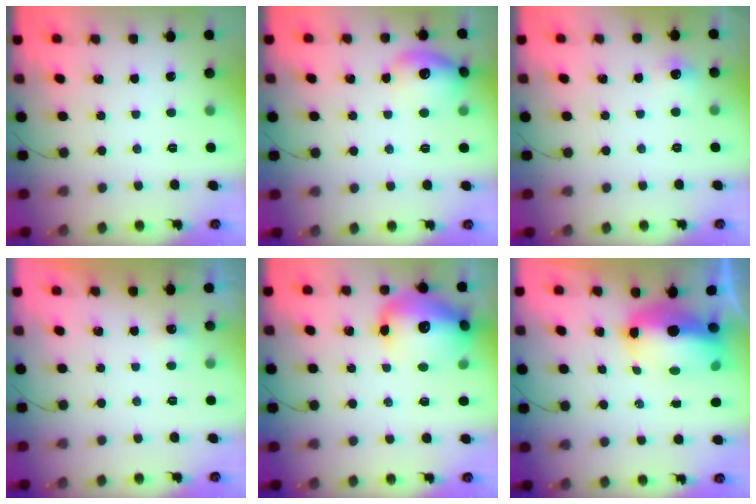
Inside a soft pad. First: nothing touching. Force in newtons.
{"total": 13.5, "press": 13.4, "slide": 0.9}
{"total": 4.5, "press": 4.3, "slide": 1.3}
{"total": 3.3, "press": 1.1, "slide": 3.1}
{"total": 16.8, "press": 16.3, "slide": 3.9}
{"total": 10.2, "press": 10.0, "slide": 2.2}